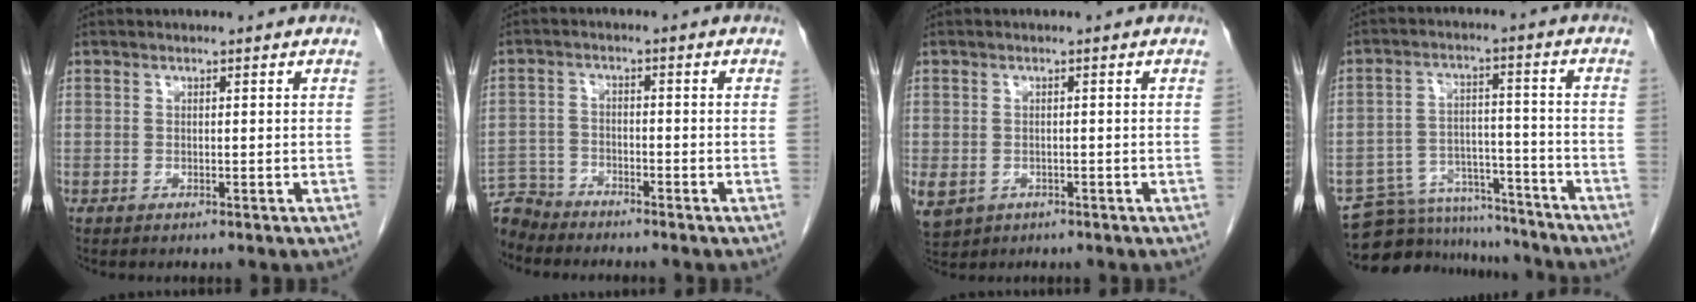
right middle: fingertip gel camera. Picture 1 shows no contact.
{"total": 5.4, "force": [-5.2, 0.9, -0.6], "torque": [0.016, -0.004, -0.101]}
{"total": 7.7, "force": [-3.2, 6.3, 3.0], "torque": [-0.091, -0.007, -0.041]}
{"total": 13.6, "force": [-13.0, 3.8, 1.7], "torque": [-0.024, 0.031, -0.196]}